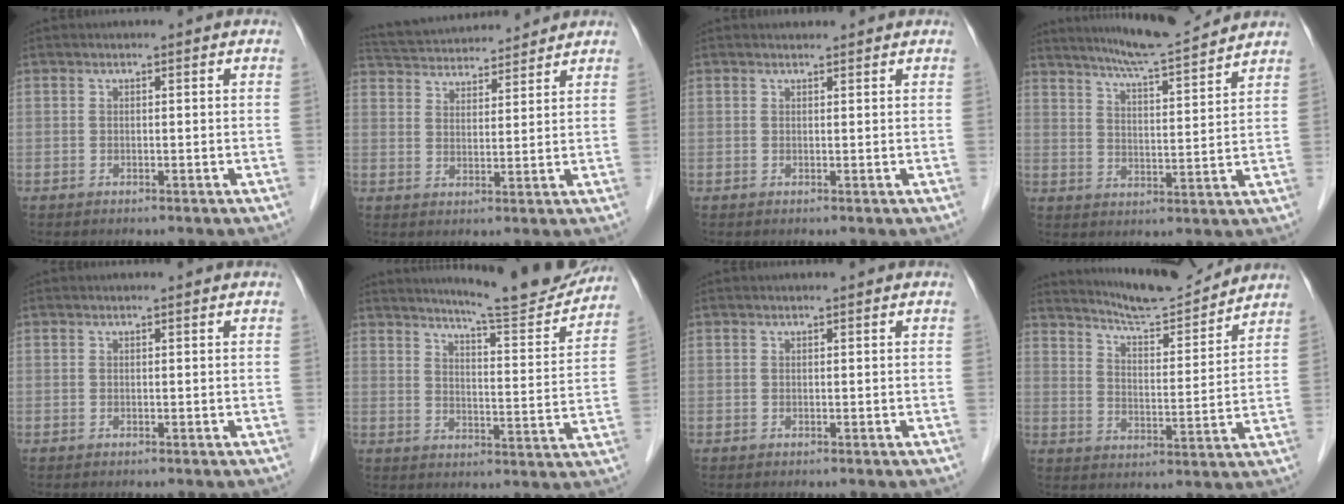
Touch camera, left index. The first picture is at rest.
{"total": 14.3, "force": [13.4, 2.6, 4.1], "torque": [-0.080, 0.042, 0.215]}
{"total": 1.8, "force": [1.8, 0.3, 0.2], "torque": [-0.012, 0.014, 0.026]}
{"total": 12.3, "force": [11.4, -0.1, 4.7], "torque": [-0.082, 0.006, 0.169]}
{"total": 1.0, "force": [0.9, 0.0, 0.3], "torque": [-0.008, 0.008, 0.013]}
{"total": 15.0, "force": [14.2, 0.2, 4.9], "torque": [-0.074, -0.040, 0.186]}
{"total": 0.7, "force": [0.7, 0.0, 0.3], "torque": [-0.006, 0.009, 0.012]}
{"total": 12.6, "force": [12.1, 0.1, 3.4], "torque": [-0.062, 0.000, 0.186]}